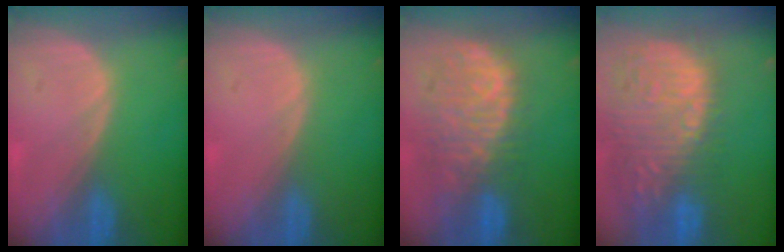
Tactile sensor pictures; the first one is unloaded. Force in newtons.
{"total": 0.0}
{"total": 11.4, "press": 9.7, "slide": 5.9}
{"total": 15.5, "press": 12.7, "slide": 8.9}